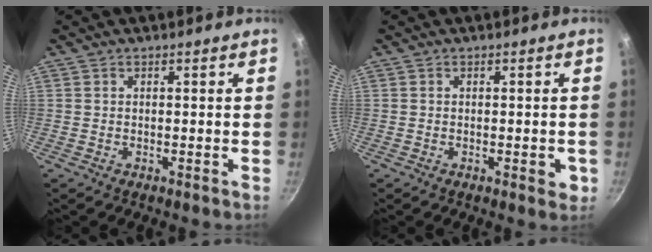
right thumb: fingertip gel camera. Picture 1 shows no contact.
{"total": 2.6, "force": [-0.7, 1.2, 2.1], "torque": [-0.020, 0.000, -0.011]}